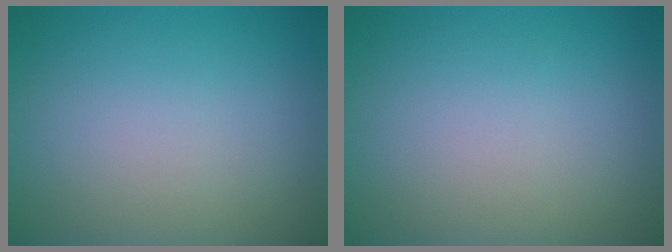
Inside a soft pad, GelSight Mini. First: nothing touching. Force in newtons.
{"total": 0.0}